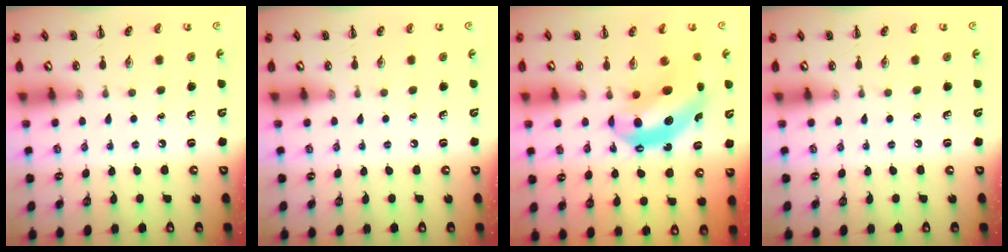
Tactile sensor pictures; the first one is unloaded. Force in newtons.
{"total": 0.0}
{"total": 10.3, "press": 9.9, "slide": 2.5}
{"total": 0.0}